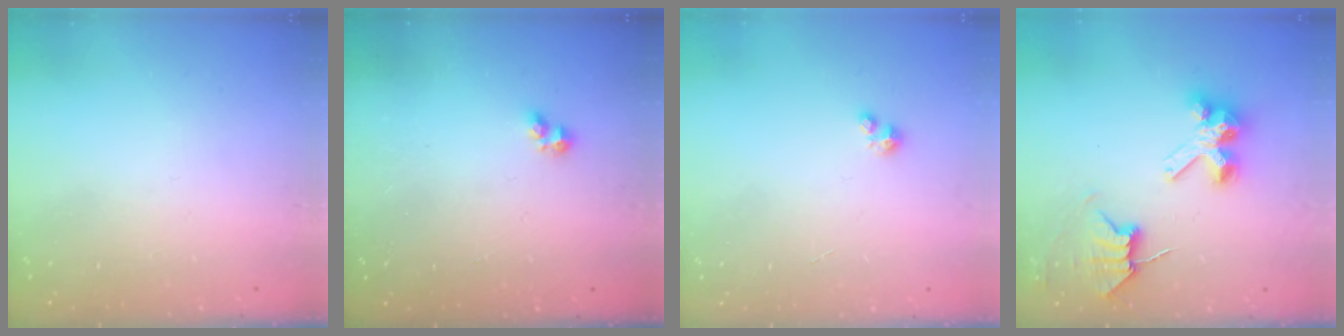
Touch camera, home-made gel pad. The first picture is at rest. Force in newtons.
{"total": 2.8, "press": 2.7, "slide": 0.5}
{"total": 0.9, "press": 0.9, "slide": 0.1}
{"total": 7.8, "press": 7.7, "slide": 1.0}